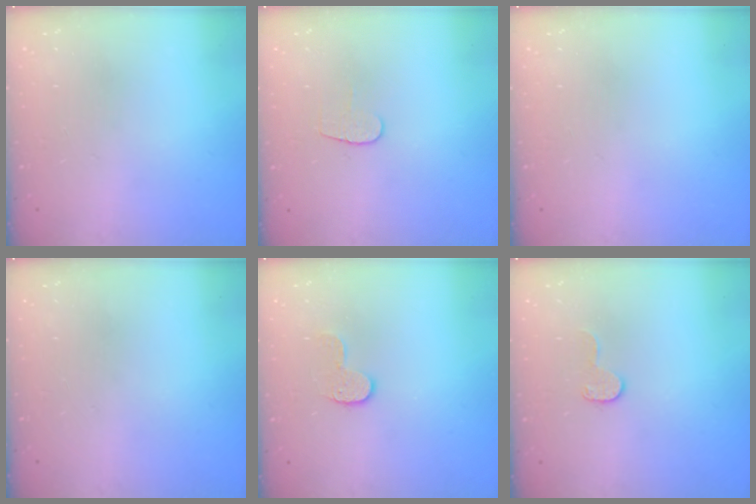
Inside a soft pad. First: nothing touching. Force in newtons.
{"total": 5.1, "press": 5.1, "slide": 0.5}
{"total": 0.0}
{"total": 0.0}
{"total": 6.8, "press": 6.8, "slide": 0.2}
{"total": 7.6, "press": 7.6, "slide": 0.1}